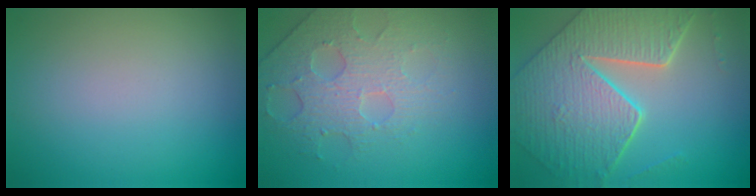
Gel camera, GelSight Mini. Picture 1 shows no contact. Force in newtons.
{"total": 3.8, "press": 3.6, "slide": 1.1}
{"total": 9.2, "press": 6.6, "slide": 6.4}